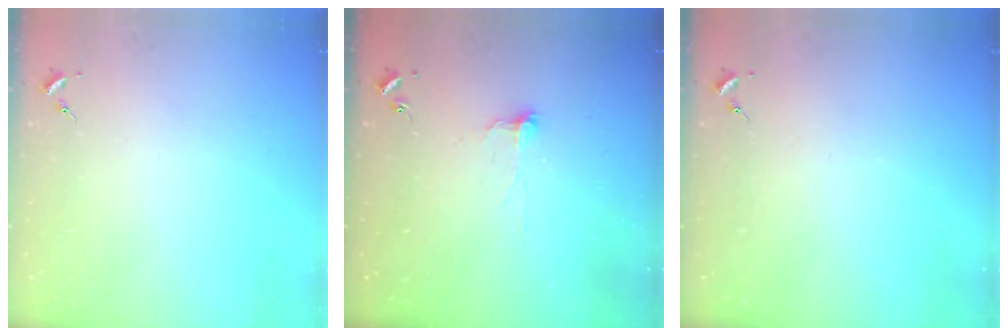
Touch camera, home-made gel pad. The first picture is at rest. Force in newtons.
{"total": 6.2, "press": 6.2, "slide": 0.5}
{"total": 0.0}